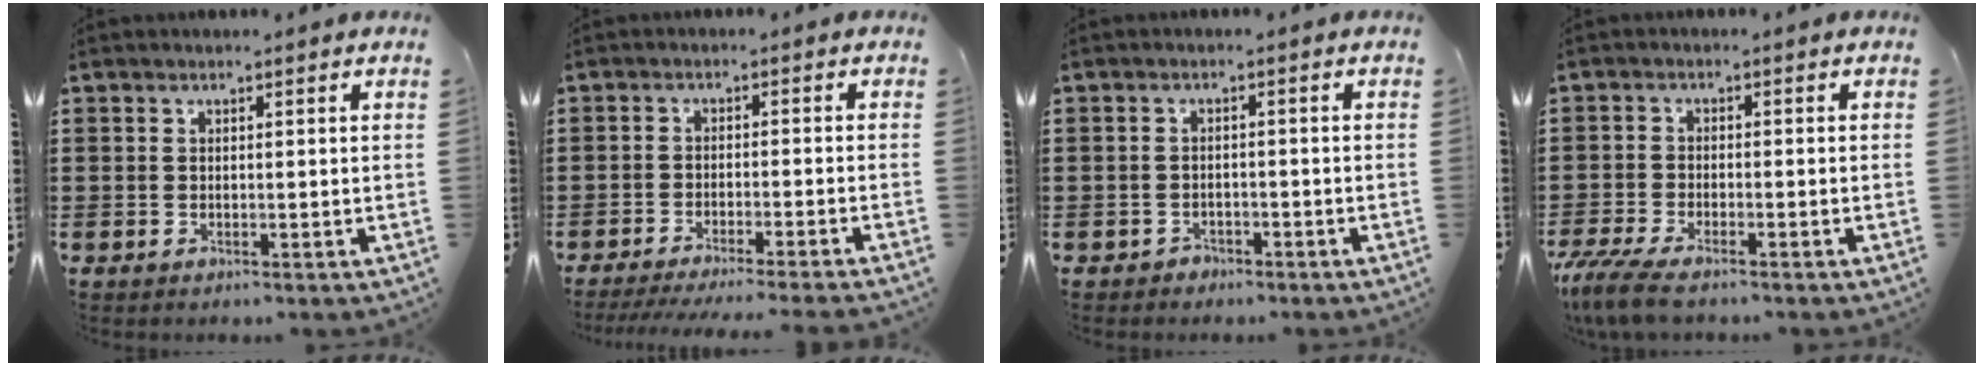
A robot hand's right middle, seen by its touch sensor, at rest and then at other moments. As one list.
[{"total": 2.9, "force": [-2.6, -0.4, 1.2], "torque": [-0.020, -0.004, -0.052]}, {"total": 1.3, "force": [-1.2, 0.6, -0.1], "torque": [-0.004, 0.002, -0.028]}, {"total": 4.3, "force": [-3.6, 0.4, 2.3], "torque": [-0.073, -0.021, -0.078]}]